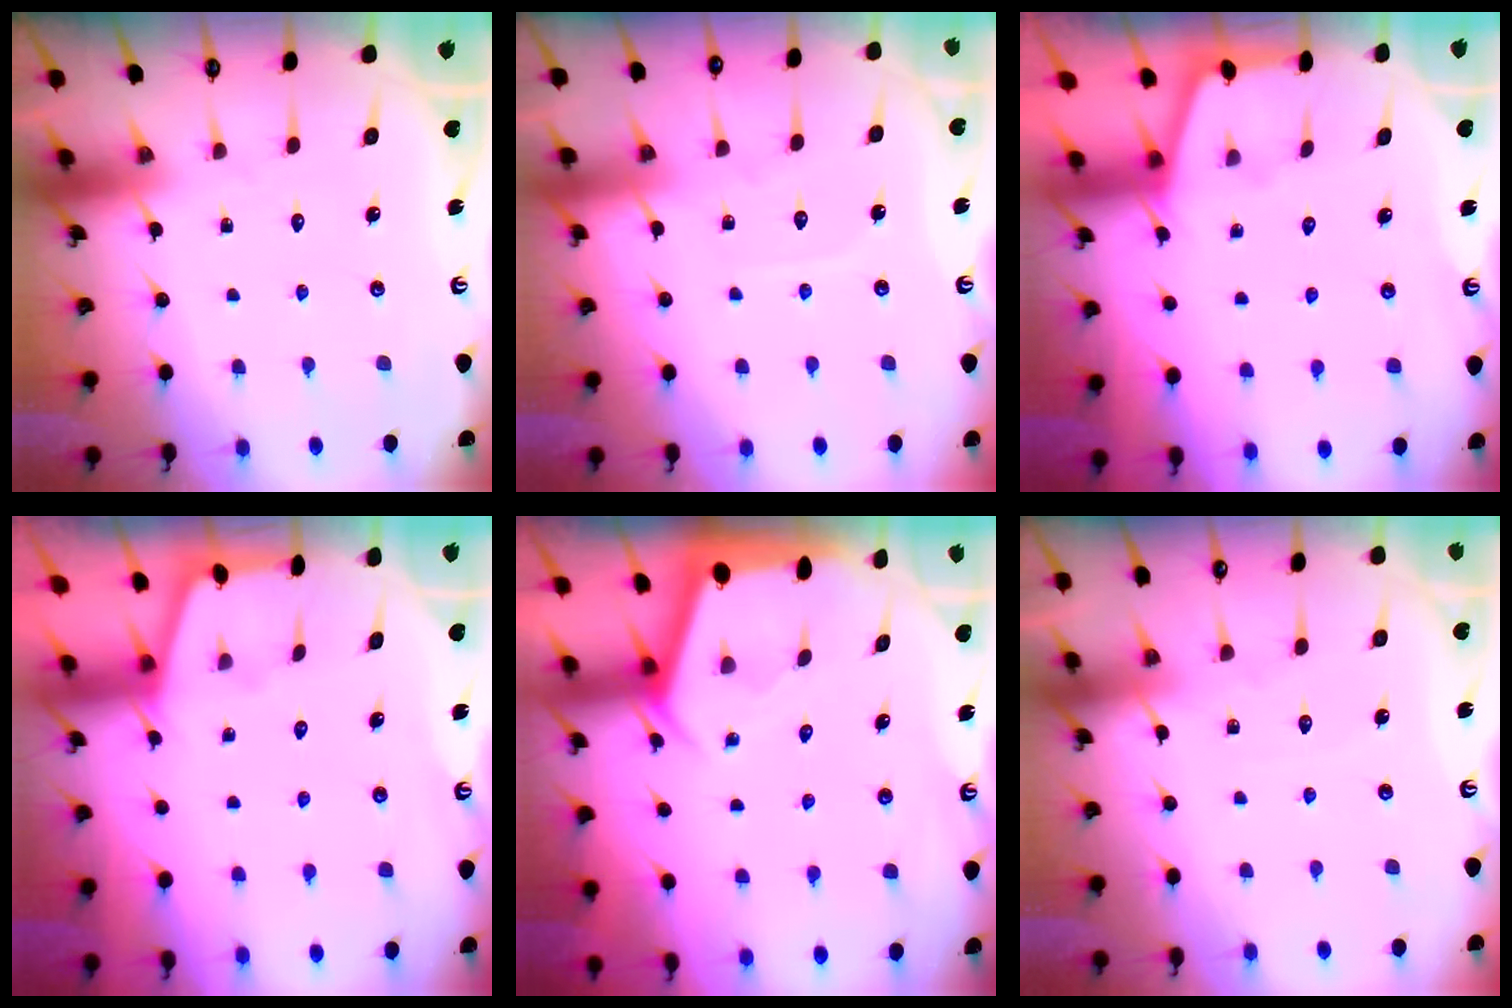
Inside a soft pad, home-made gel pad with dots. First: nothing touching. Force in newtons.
{"total": 3.3, "press": 3.3, "slide": 0.4}
{"total": 1.2, "press": 1.1, "slide": 0.3}
{"total": 1.2, "press": 1.1, "slide": 0.3}
{"total": 2.4, "press": 2.4, "slide": 0.3}
{"total": 4.0, "press": 4.0, "slide": 0.5}